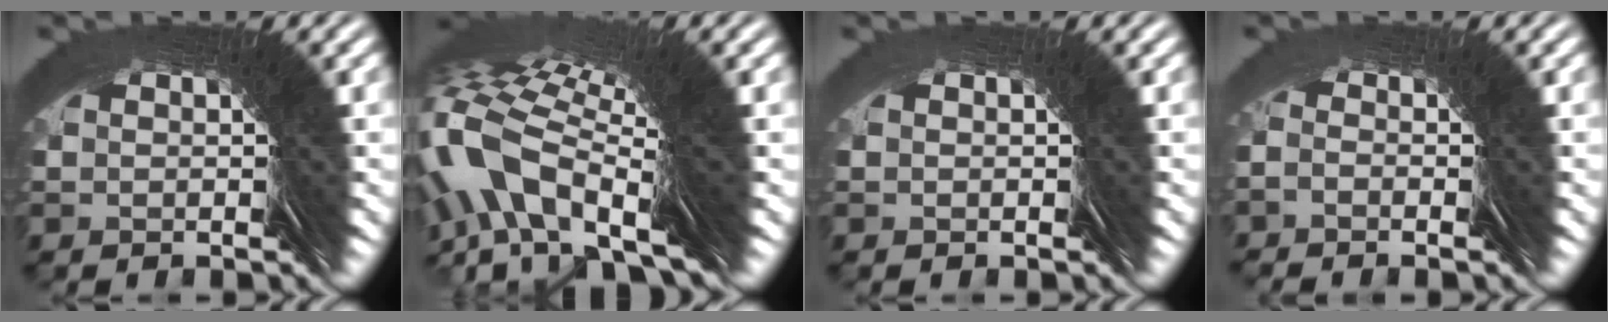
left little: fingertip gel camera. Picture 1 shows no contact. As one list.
[{"total": 4.2, "force": [1.4, 1.0, 3.8], "torque": [-0.061, 0.024, 0.002]}, {"total": 0.7, "force": [0.2, -0.2, -0.6], "torque": [0.011, 0.002, 0.002]}, {"total": 1.2, "force": [0.2, 1.2, 0.3], "torque": [-0.001, 0.008, -0.011]}]